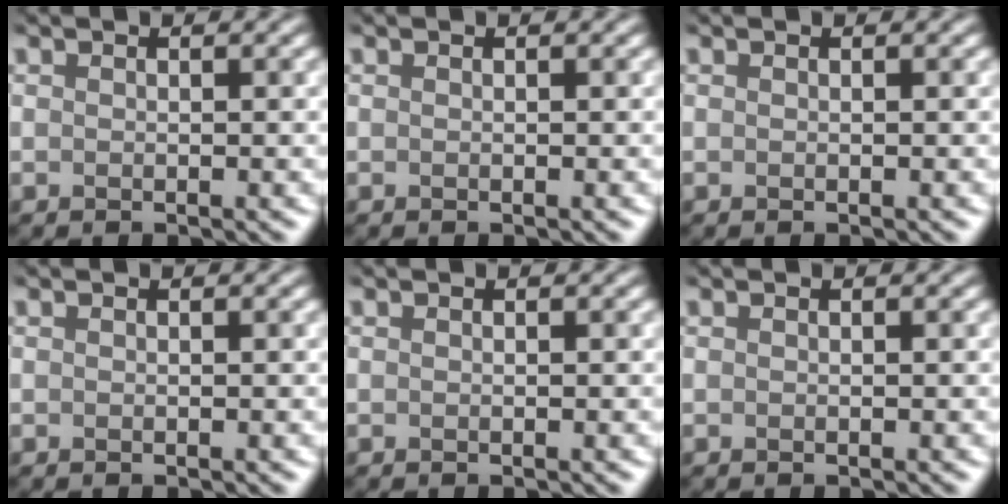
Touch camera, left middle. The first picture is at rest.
{"total": 0.0}
{"total": 0.0}
{"total": 0.0}
{"total": 0.0}
{"total": 0.0}